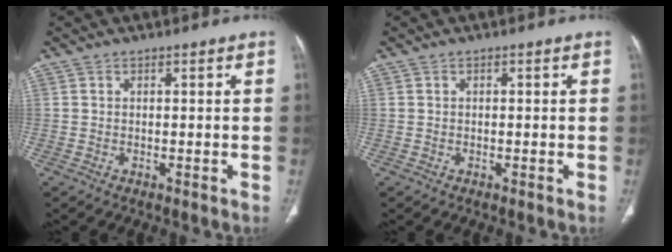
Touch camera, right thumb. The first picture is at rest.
{"total": 0.0}